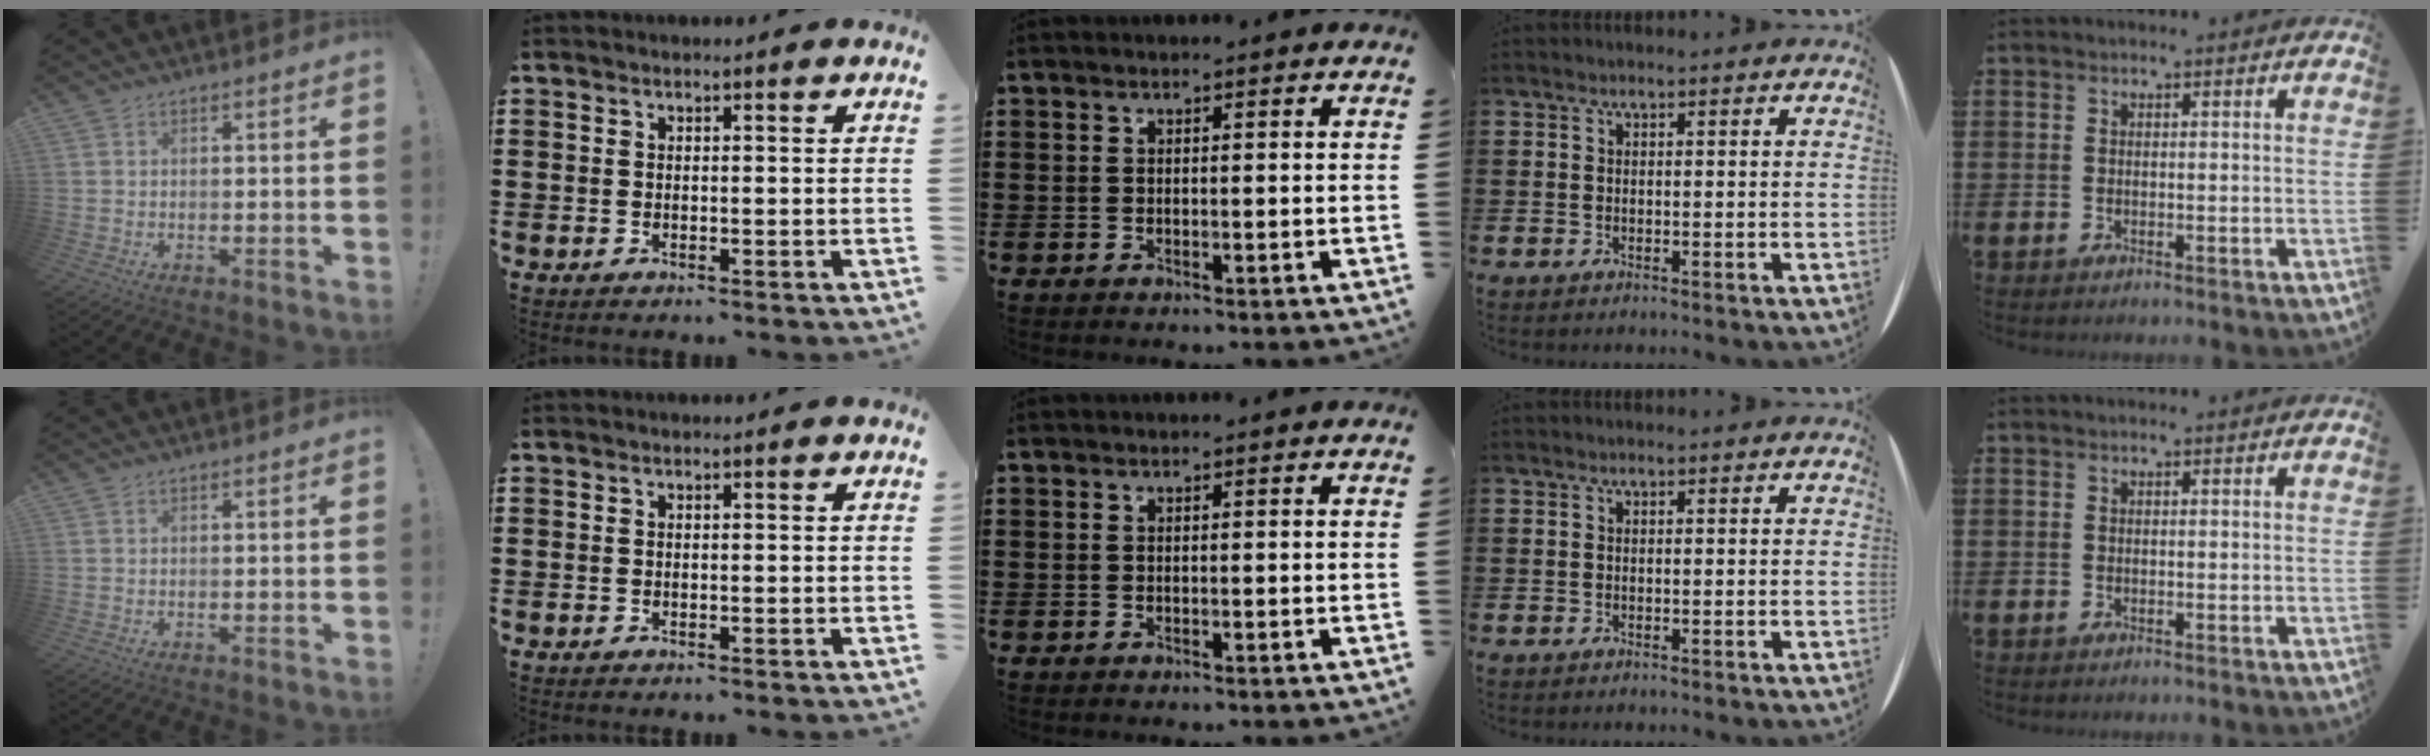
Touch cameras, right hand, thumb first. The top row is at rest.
{}